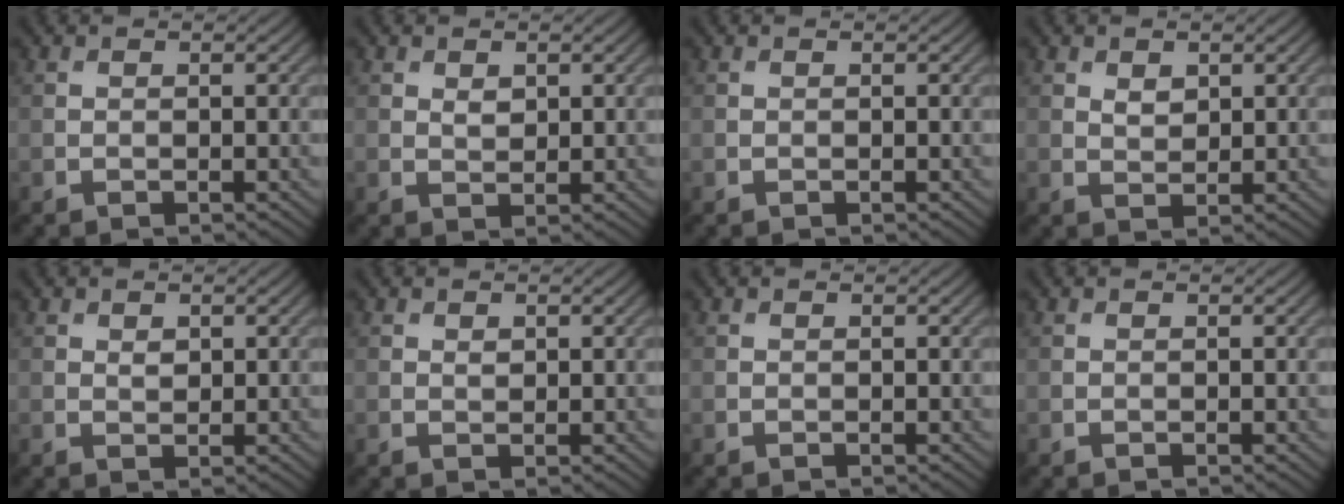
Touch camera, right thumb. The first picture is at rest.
{"total": 1.4, "force": [0.6, 0.8, 0.9], "torque": [-0.018, -0.004, 0.015]}
{"total": 0.0}
{"total": 1.7, "force": [0.9, 1.1, 1.0], "torque": [-0.019, -0.003, 0.019]}
{"total": 1.0, "force": [0.5, 0.6, 0.7], "torque": [-0.013, -0.003, 0.011]}
{"total": 0.7, "force": [0.4, 0.4, 0.4], "torque": [-0.009, -0.003, 0.007]}
{"total": 0.0}
{"total": 0.0}